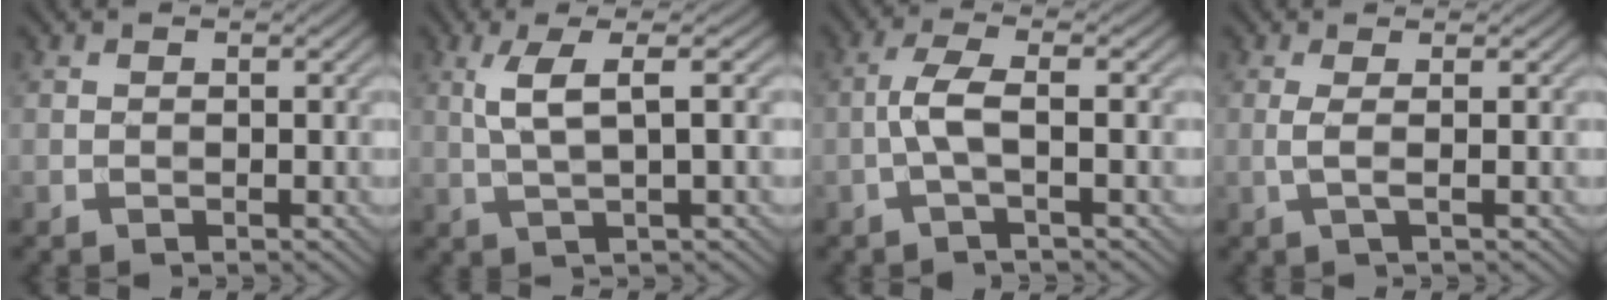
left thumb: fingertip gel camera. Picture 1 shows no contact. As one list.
[{"total": 4.7, "force": [1.1, 0.9, 4.5], "torque": [-0.088, 0.012, 0.024]}, {"total": 3.6, "force": [-0.7, 0.5, 3.4], "torque": [-0.073, 0.011, -0.024]}, {"total": 2.1, "force": [0.2, 0.4, 2.1], "torque": [-0.041, 0.004, -0.004]}]